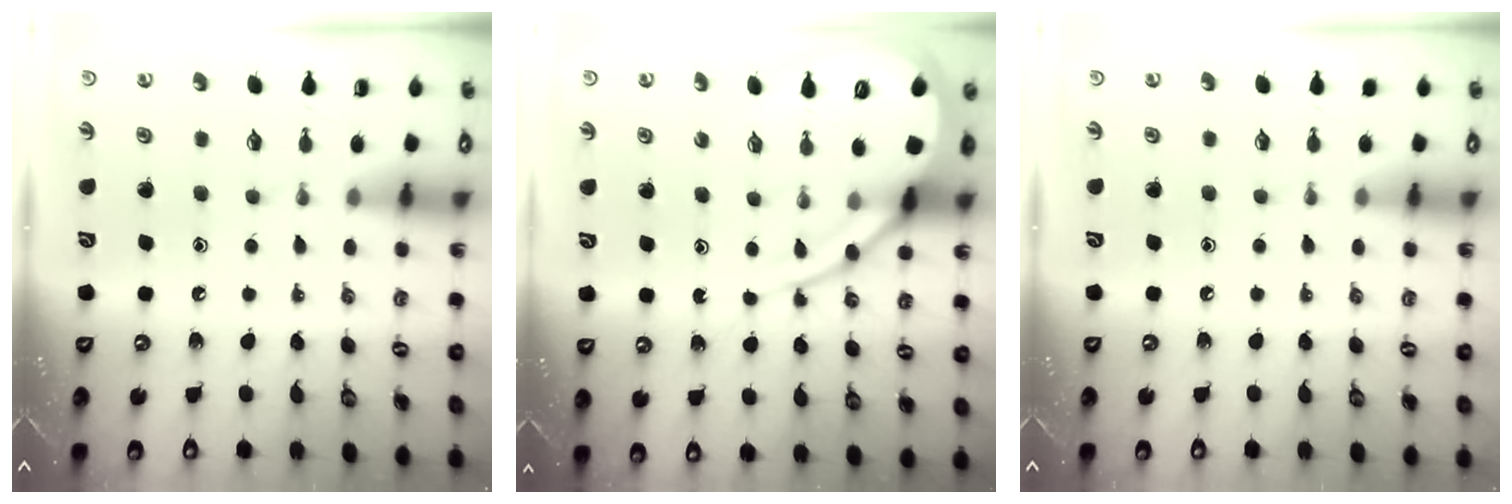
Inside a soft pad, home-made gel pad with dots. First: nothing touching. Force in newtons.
{"total": 11.2, "press": 11.2, "slide": 1.1}
{"total": 2.3, "press": 2.2, "slide": 0.4}